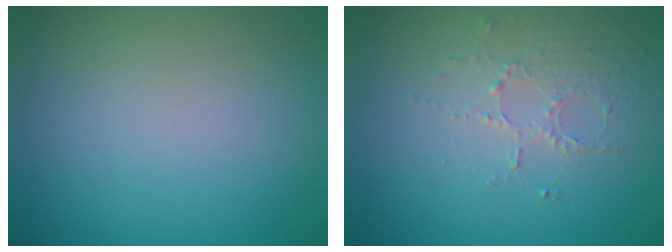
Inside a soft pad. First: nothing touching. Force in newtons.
{"total": 1.7, "press": 1.2, "slide": 1.2}